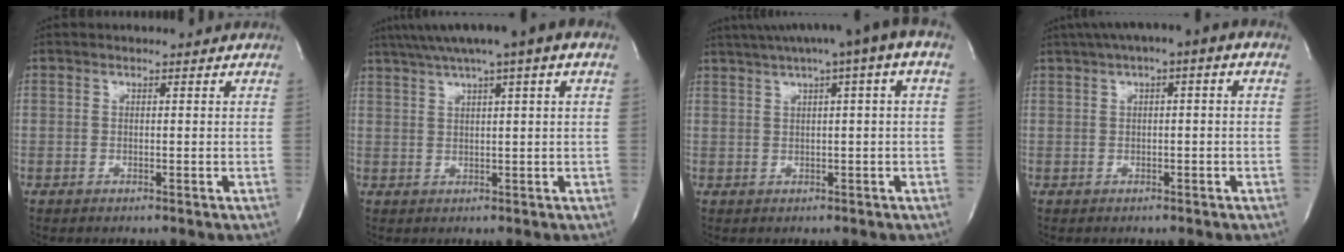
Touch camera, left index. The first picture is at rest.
{"total": 11.4, "force": [7.0, 0.4, 9.0], "torque": [-0.151, 0.044, 0.102]}
{"total": 10.8, "force": [5.6, 0.4, 9.2], "torque": [-0.146, 0.041, 0.076]}
{"total": 6.9, "force": [2.8, 1.3, 6.2], "torque": [-0.103, 0.038, 0.037]}